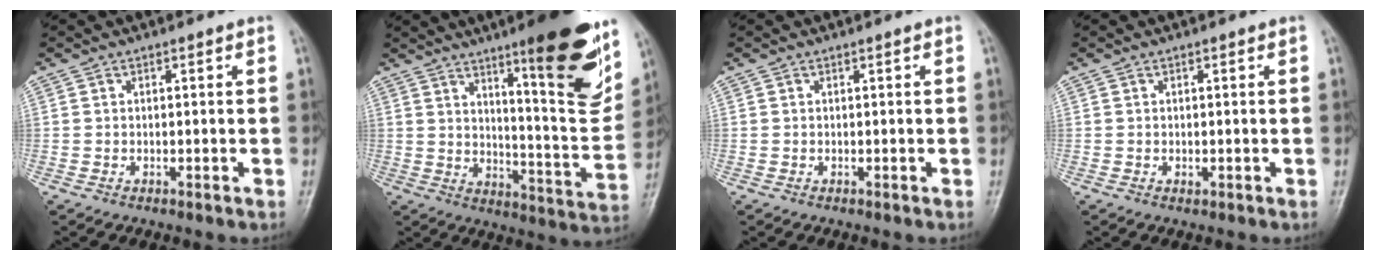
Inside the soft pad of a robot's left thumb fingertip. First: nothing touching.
{"total": 20.2, "force": [11.5, 3.6, 16.2], "torque": [-0.182, -0.069, 0.171]}
{"total": 0.0}
{"total": 0.8, "force": [0.0, 0.5, 0.6], "torque": [-0.006, -0.002, 0.002]}